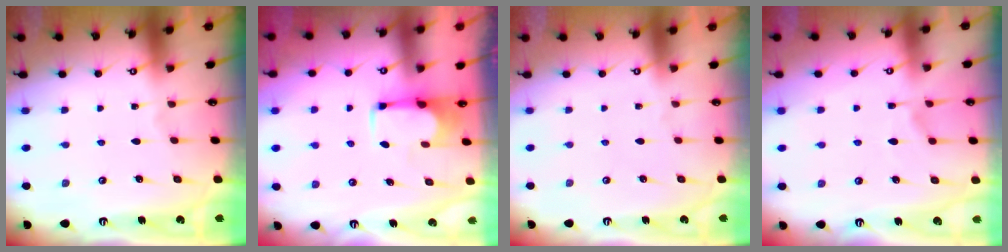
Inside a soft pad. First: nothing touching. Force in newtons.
{"total": 1.8, "press": 1.6, "slide": 0.9}
{"total": 1.6, "press": 1.4, "slide": 0.7}
{"total": 1.5, "press": 0.6, "slide": 1.4}